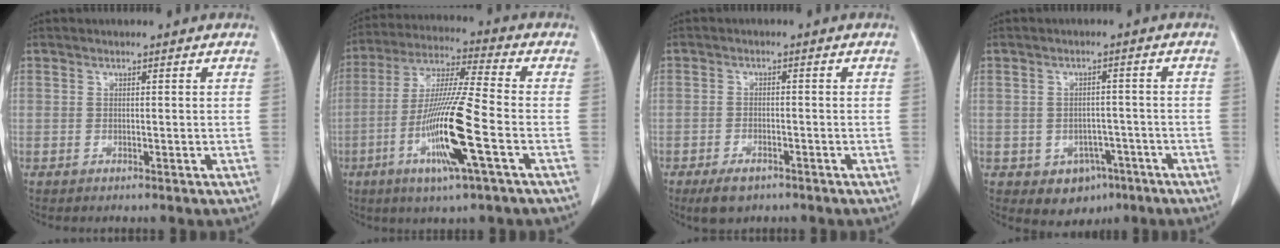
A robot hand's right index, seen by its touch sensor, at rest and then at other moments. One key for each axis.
{"total": 14.7, "fx": -4.8, "fy": -0.1, "fz": 13.9, "tx": -0.277, "ty": -0.016, "tz": -0.092}
{"total": 4.1, "fx": -2.8, "fy": 1.9, "fz": 2.3, "tx": -0.042, "ty": -0.004, "tz": -0.040}
{"total": 4.9, "fx": -2.4, "fy": 3.8, "fz": 2.1, "tx": -0.021, "ty": 0.005, "tz": -0.021}